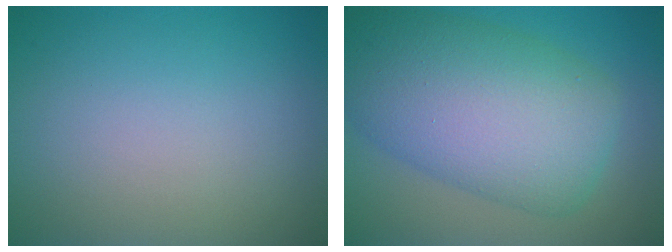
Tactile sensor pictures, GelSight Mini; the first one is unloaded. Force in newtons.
{"total": 11.7, "press": 11.7, "slide": 0.2}